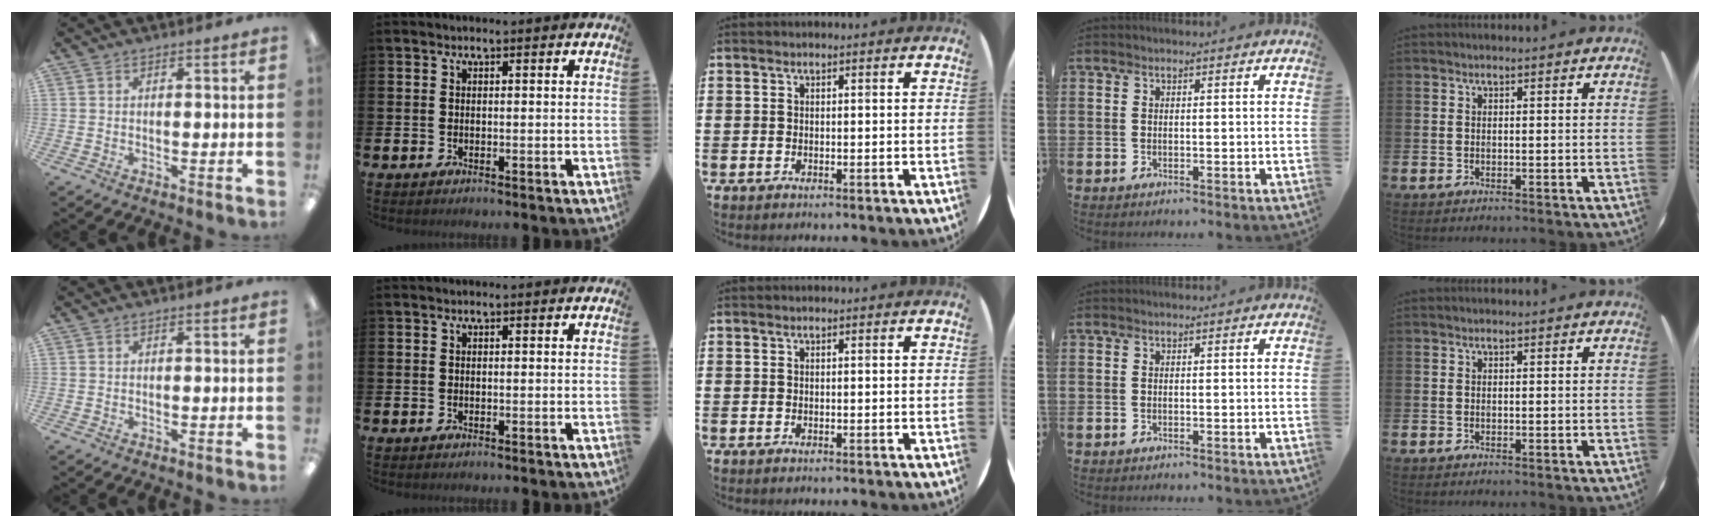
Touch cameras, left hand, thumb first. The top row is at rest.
{}